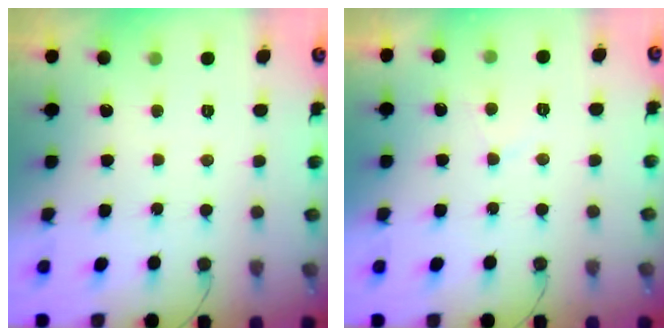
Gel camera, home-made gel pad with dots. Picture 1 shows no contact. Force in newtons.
{"total": 2.3, "press": 2.3, "slide": 0.4}